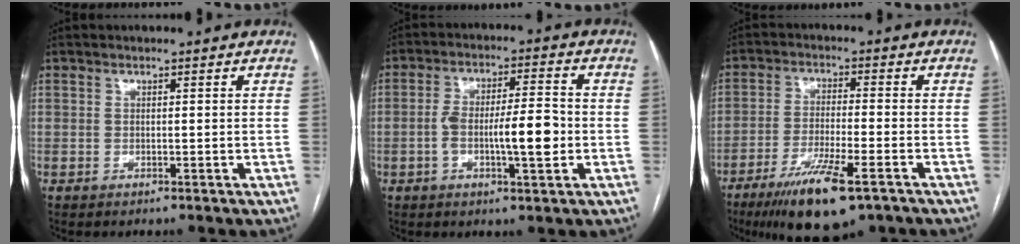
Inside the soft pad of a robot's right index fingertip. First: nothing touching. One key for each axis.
{"total": 8.9, "fx": -1.7, "fy": 1.8, "fz": 8.5, "tx": -0.146, "ty": 0.014, "tz": -0.028}
{"total": 12.0, "fx": -7.5, "fy": 2.0, "fz": 9.2, "tx": -0.164, "ty": -0.027, "tz": -0.122}